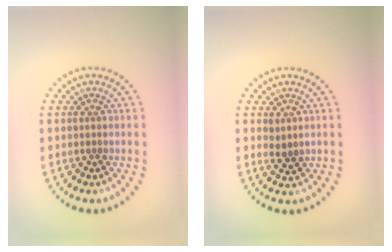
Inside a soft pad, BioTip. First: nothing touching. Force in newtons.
{"total": 1.2, "press": 1.0, "slide": 0.6}